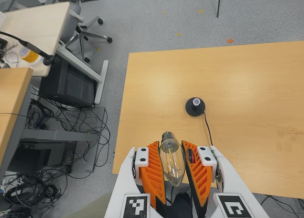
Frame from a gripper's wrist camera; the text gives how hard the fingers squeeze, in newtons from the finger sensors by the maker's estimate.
{"total": 19.3, "left": 21.2, "right": 17.4}